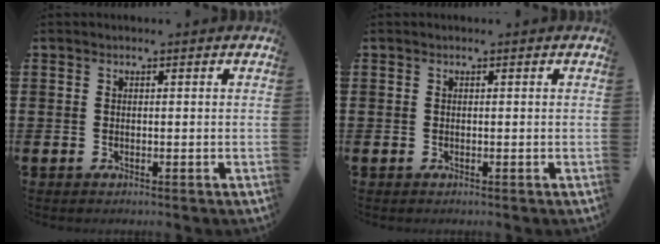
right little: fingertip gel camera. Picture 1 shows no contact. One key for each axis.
{"total": 0.0}